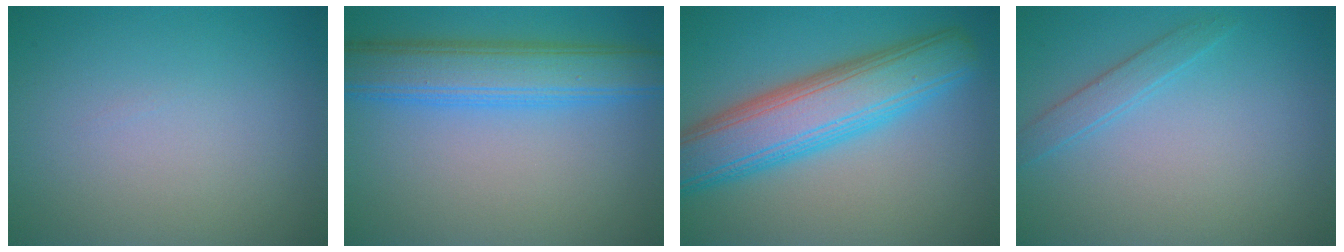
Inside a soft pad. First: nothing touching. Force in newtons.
{"total": 6.5, "press": 6.5, "slide": 0.1}
{"total": 8.5, "press": 8.5, "slide": 0.2}
{"total": 1.6, "press": 1.6, "slide": 0.0}